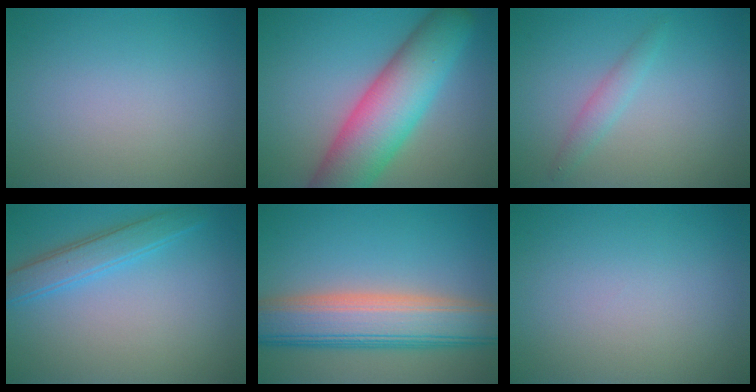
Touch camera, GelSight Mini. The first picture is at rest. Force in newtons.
{"total": 10.0, "press": 10.0, "slide": 0.6}
{"total": 1.5, "press": 1.5, "slide": 0.0}
{"total": 3.0, "press": 3.0, "slide": 0.0}
{"total": 8.7, "press": 8.7, "slide": 0.6}
{"total": 0.0}